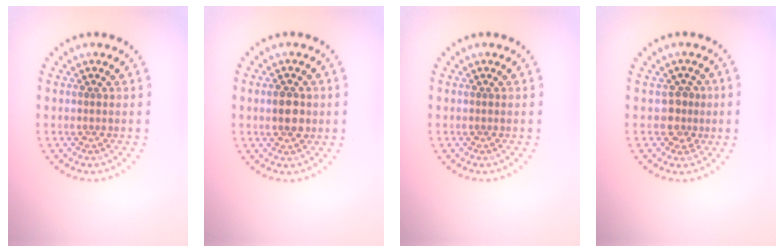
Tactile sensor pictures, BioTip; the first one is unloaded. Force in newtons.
{"total": 2.5, "press": 2.5, "slide": 0.2}
{"total": 0.0}
{"total": 2.1, "press": 1.7, "slide": 1.2}